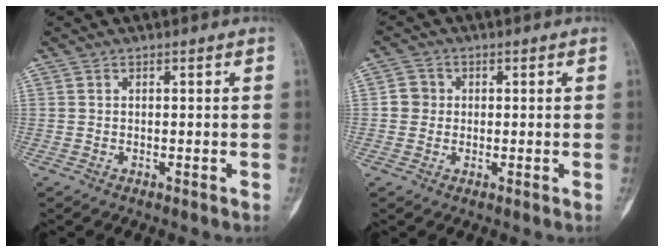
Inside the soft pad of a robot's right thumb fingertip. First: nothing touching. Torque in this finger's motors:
{"motor_torque": [0.17, 0.73, 0.21, 0.02, 0.00]}